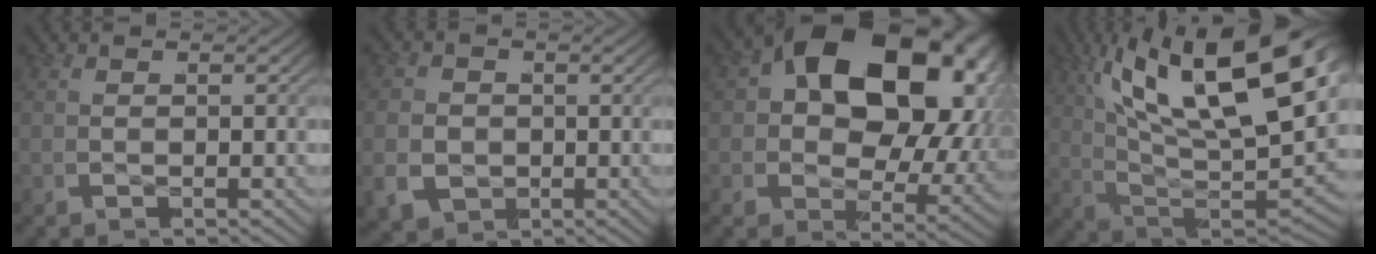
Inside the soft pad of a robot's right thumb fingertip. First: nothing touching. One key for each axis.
{"total": 6.0, "fx": -1.2, "fy": 5.4, "fz": 2.5, "tx": -0.074, "ty": -0.034, "tz": -0.006}
{"total": 17.8, "fx": 2.9, "fy": 11.2, "fz": 13.5, "tx": -0.253, "ty": -0.026, "tz": 0.053}
{"total": 18.5, "fx": 4.0, "fy": 9.5, "fz": 15.4, "tx": -0.272, "ty": -0.022, "tz": 0.072}